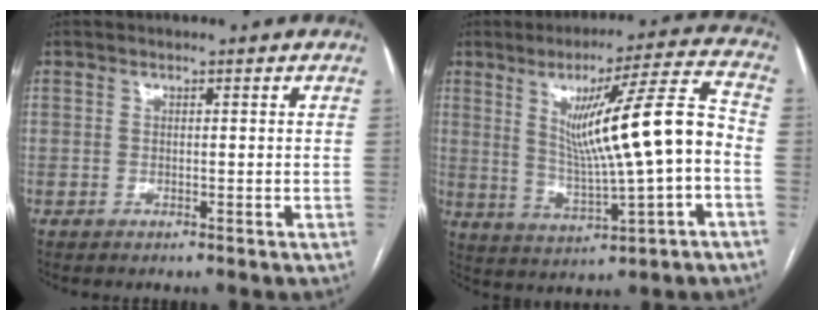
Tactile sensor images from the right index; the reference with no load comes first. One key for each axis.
{"total": 14.7, "fx": 0.3, "fy": 0.4, "fz": 14.7, "tx": -0.227, "ty": 0.009, "tz": 0.010}